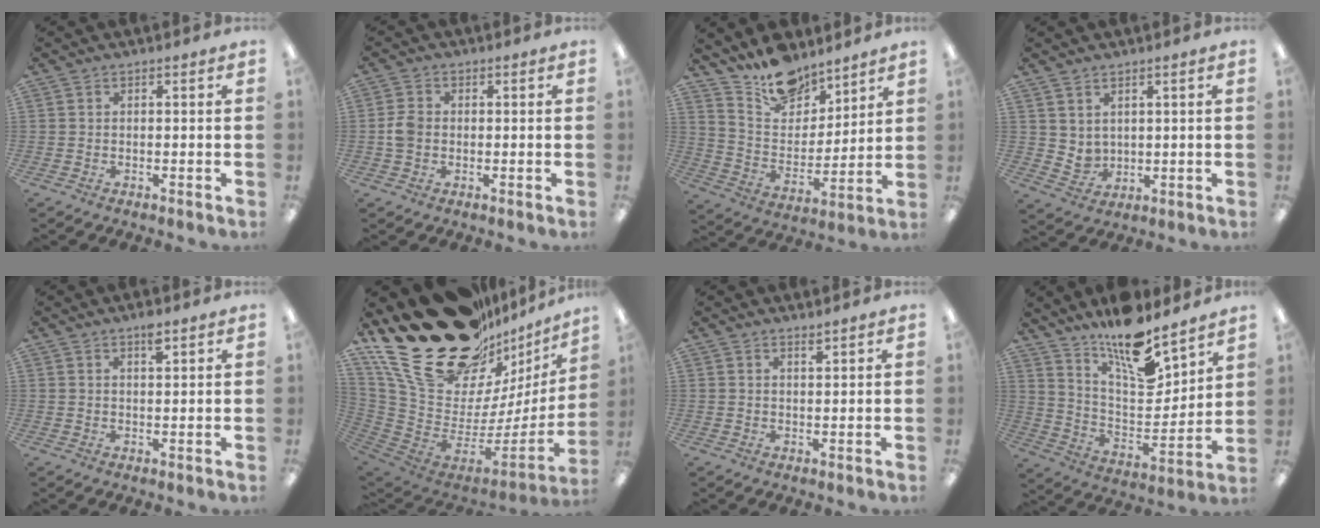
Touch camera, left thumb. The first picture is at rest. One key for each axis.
{"total": 4.0, "fx": -0.2, "fy": 3.3, "fz": 2.2, "tx": -0.033, "ty": 0.005, "tz": -0.004}
{"total": 13.9, "fx": 11.8, "fy": 6.7, "fz": 3.3, "tx": -0.068, "ty": -0.087, "tz": 0.225}
{"total": 4.1, "fx": 3.1, "fy": 2.6, "fz": 0.2, "tx": -0.007, "ty": -0.021, "tz": 0.059}
{"total": 2.9, "fx": 2.1, "fy": 0.8, "fz": 1.8, "tx": -0.025, "ty": -0.006, "tz": 0.033}
{"total": 33.6, "fx": 20.7, "fy": 17.4, "fz": 19.9, "tx": -0.316, "ty": -0.150, "tz": 0.411}
{"total": 1.5, "fx": 1.4, "fy": 0.0, "fz": 0.4, "tx": -0.010, "ty": -0.003, "tz": 0.026}
{"total": 15.6, "fx": 12.6, "fy": 4.9, "fz": 7.8, "tx": -0.144, "ty": -0.091, "tz": 0.221}